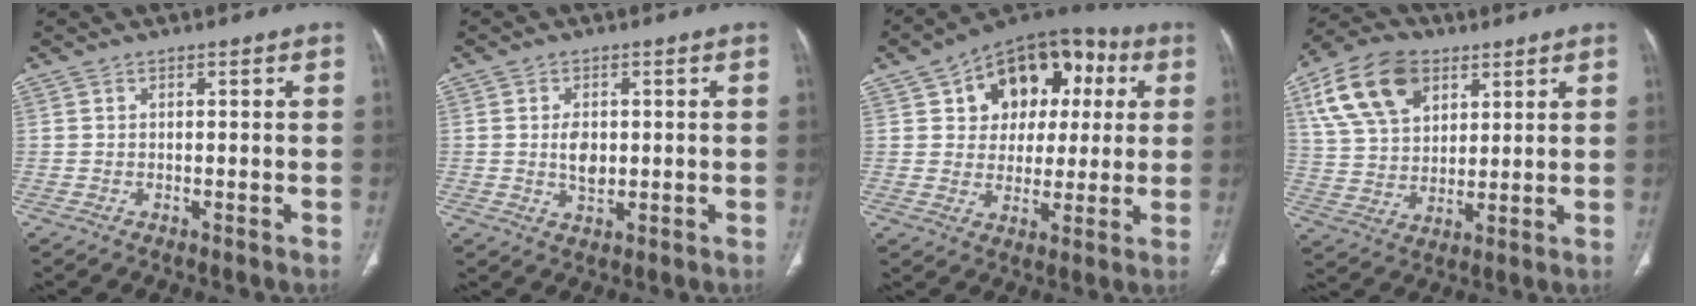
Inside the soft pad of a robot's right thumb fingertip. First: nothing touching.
{"total": 4.2, "force": [0.2, 2.6, 3.3], "torque": [-0.052, -0.004, 0.008]}
{"total": 17.7, "force": [5.4, 12.7, 11.1], "torque": [-0.102, 0.019, 0.082]}
{"total": 16.2, "force": [7.4, 10.3, 10.1], "torque": [-0.173, -0.011, 0.140]}